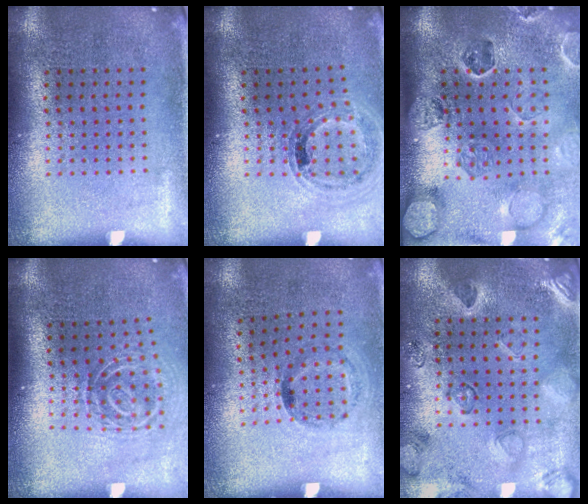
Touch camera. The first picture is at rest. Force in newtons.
{"total": 1.0, "press": 1.0, "slide": 0.1}
{"total": 2.7, "press": 2.6, "slide": 0.5}
{"total": 1.8, "press": 1.2, "slide": 1.4}
{"total": 1.3, "press": 0.7, "slide": 1.1}
{"total": 2.3, "press": 2.0, "slide": 1.1}